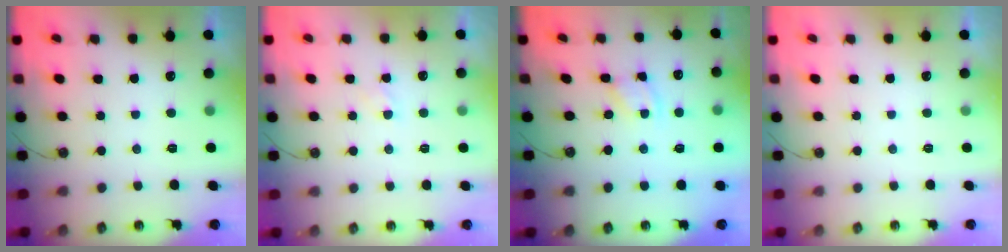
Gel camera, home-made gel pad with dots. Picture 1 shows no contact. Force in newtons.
{"total": 2.2, "press": 2.2, "slide": 0.3}
{"total": 1.9, "press": 1.9, "slide": 0.3}
{"total": 0.0}